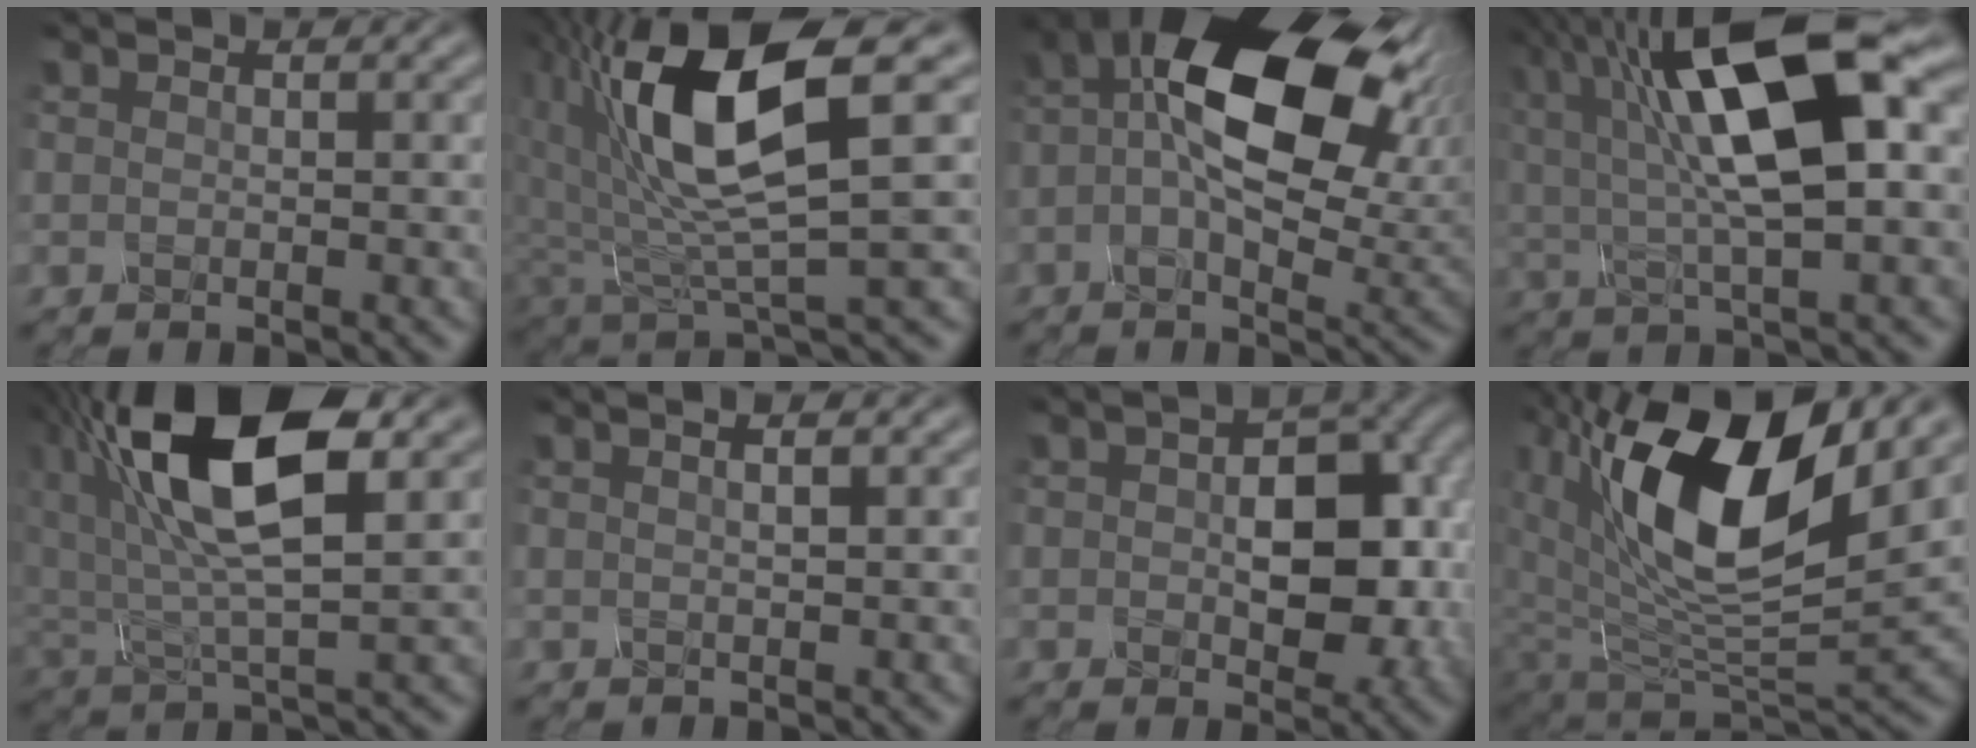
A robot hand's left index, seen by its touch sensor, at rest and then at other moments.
{"total": 10.6, "force": [2.8, 3.3, 9.7], "torque": [-0.193, -0.007, 0.057]}
{"total": 15.3, "force": [2.8, 7.5, 13.0], "torque": [-0.220, 0.010, 0.035]}
{"total": 14.5, "force": [3.8, 5.1, 13.0], "torque": [-0.229, 0.016, 0.054]}
{"total": 12.9, "force": [4.8, 5.4, 10.7], "torque": [-0.210, 0.020, 0.081]}
{"total": 2.7, "force": [1.4, 1.2, 2.0], "torque": [-0.010, 0.015, -0.005]}
{"total": 7.9, "force": [0.5, 4.7, 6.3], "torque": [-0.088, -0.002, 0.009]}
{"total": 13.9, "force": [5.9, 6.7, 10.7], "torque": [-0.189, 0.002, 0.108]}